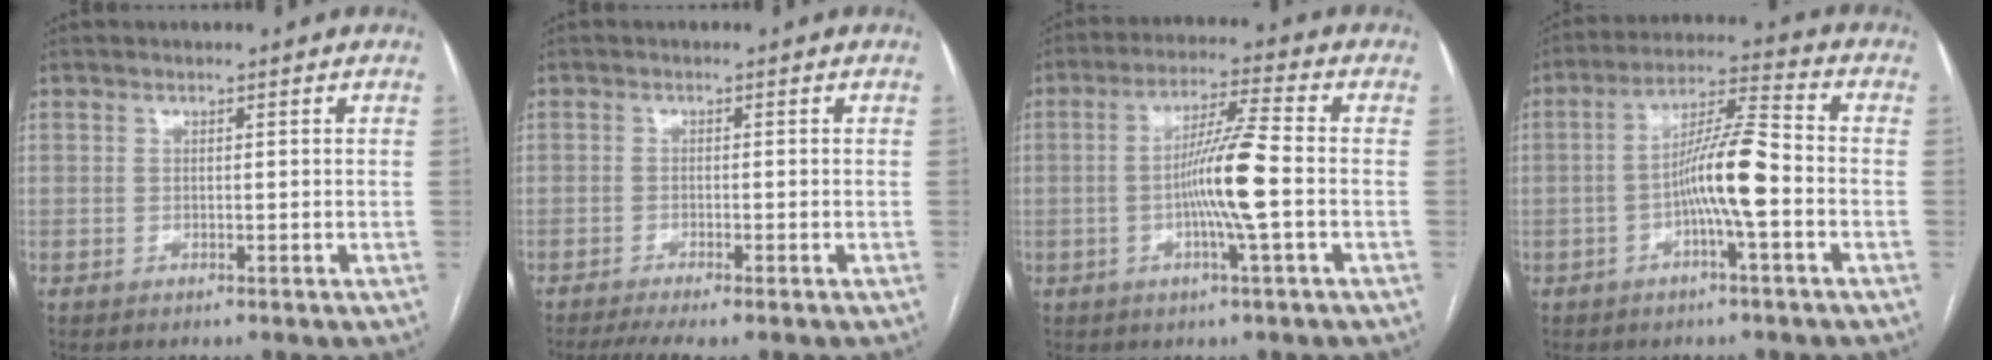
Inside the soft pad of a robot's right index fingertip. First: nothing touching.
{"total": 5.8, "force": [-4.5, 0.4, 3.6], "torque": [-0.054, -0.008, -0.070]}
{"total": 9.3, "force": [-1.6, -0.6, 9.1], "torque": [-0.169, 0.000, -0.035]}
{"total": 9.4, "force": [-2.4, 0.4, 9.1], "torque": [-0.169, 0.017, -0.046]}